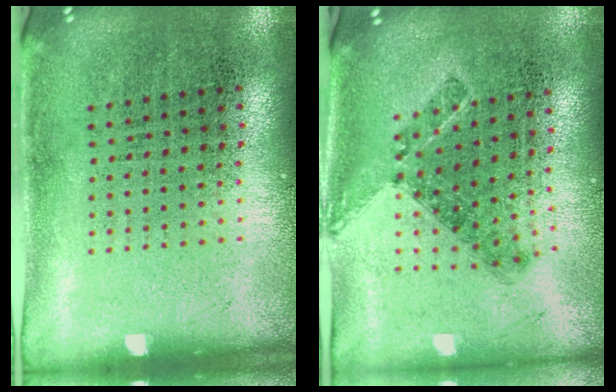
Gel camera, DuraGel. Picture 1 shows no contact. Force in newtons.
{"total": 0.7, "press": 0.7, "slide": 0.2}